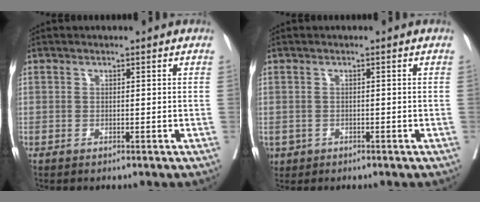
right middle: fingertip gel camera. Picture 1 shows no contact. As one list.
[{"total": 2.0, "force": [-0.9, 1.8, 0.4], "torque": [-0.005, 0.002, -0.012]}]